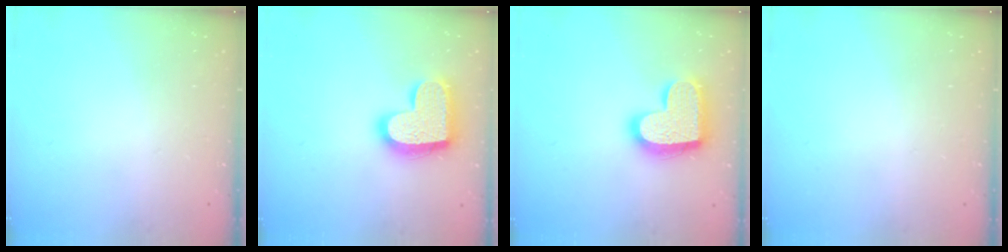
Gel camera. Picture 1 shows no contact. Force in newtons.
{"total": 19.6, "press": 19.5, "slide": 1.3}
{"total": 19.6, "press": 19.5, "slide": 1.3}
{"total": 0.0}